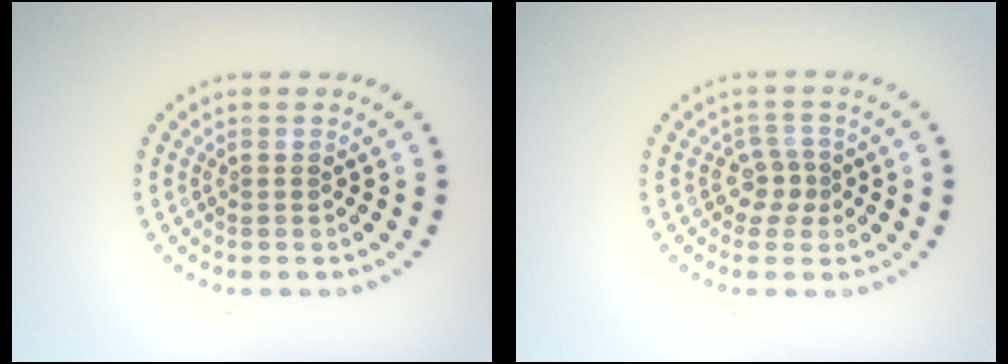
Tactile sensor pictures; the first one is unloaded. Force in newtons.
{"total": 2.0, "press": 1.5, "slide": 1.4}